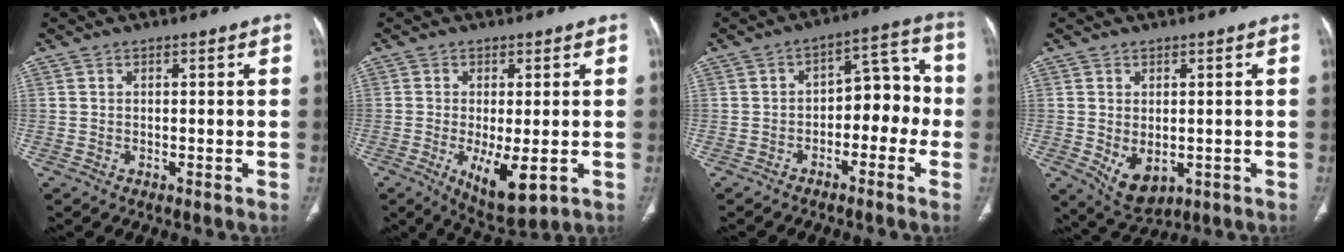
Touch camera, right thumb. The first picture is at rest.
{"total": 8.5, "force": [-2.2, 3.1, 7.6], "torque": [-0.125, -0.022, -0.027]}
{"total": 9.6, "force": [-2.6, 6.0, 7.0], "torque": [-0.055, 0.053, -0.046]}
{"total": 6.5, "force": [-1.1, 4.2, 4.9], "torque": [-0.069, -0.010, 0.003]}